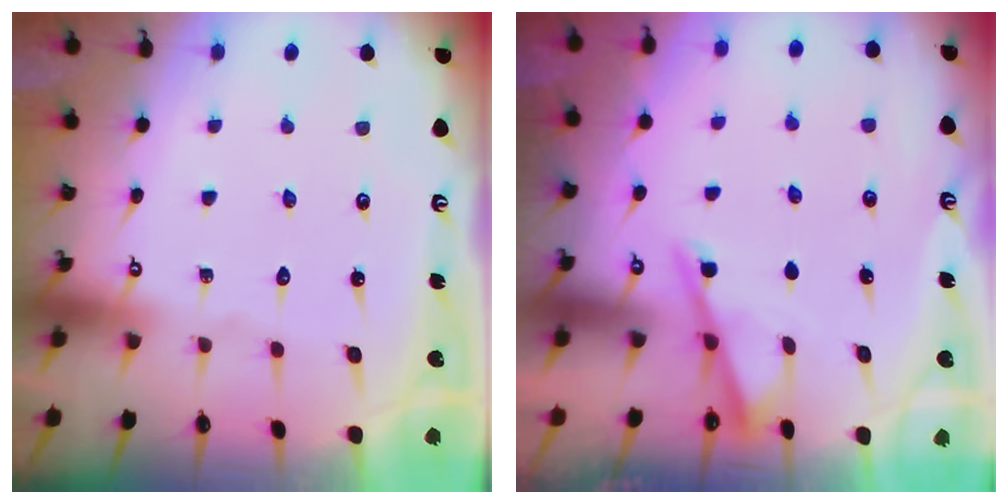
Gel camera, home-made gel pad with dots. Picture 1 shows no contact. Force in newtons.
{"total": 2.8, "press": 2.8, "slide": 0.3}